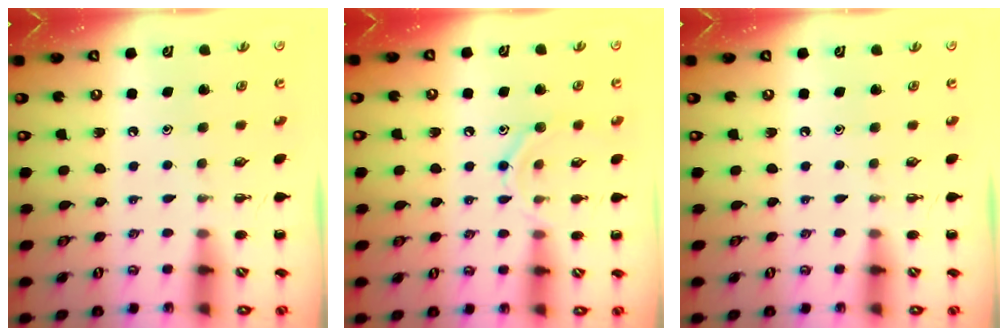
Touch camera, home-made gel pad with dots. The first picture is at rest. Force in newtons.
{"total": 9.8, "press": 9.7, "slide": 1.3}
{"total": 0.0}